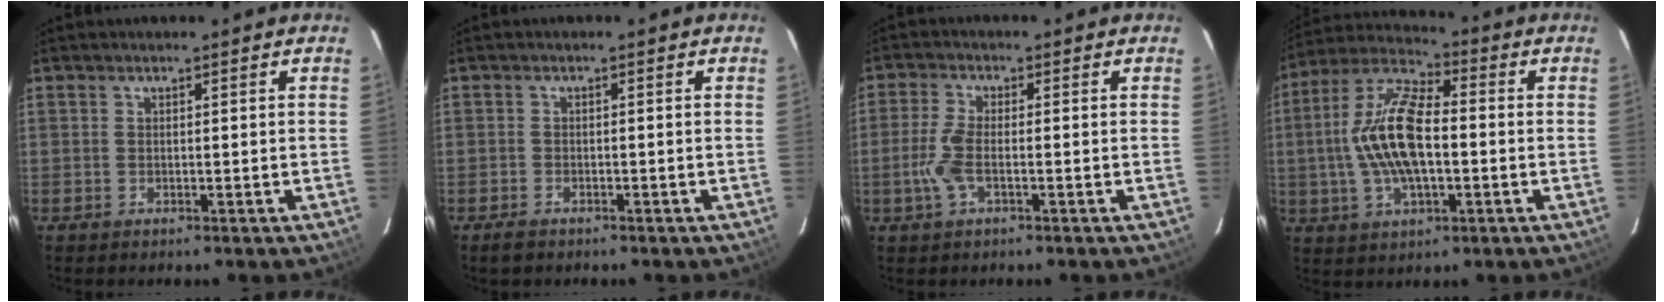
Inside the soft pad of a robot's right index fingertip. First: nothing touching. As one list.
[{"total": 2.0, "force": [-1.6, 1.0, 0.8], "torque": [-0.020, 0.001, -0.027]}, {"total": 5.5, "force": [-1.5, 1.8, 4.9], "torque": [-0.114, 0.001, -0.031]}, {"total": 15.1, "force": [-0.9, 6.4, 13.6], "torque": [-0.275, 0.012, -0.021]}]